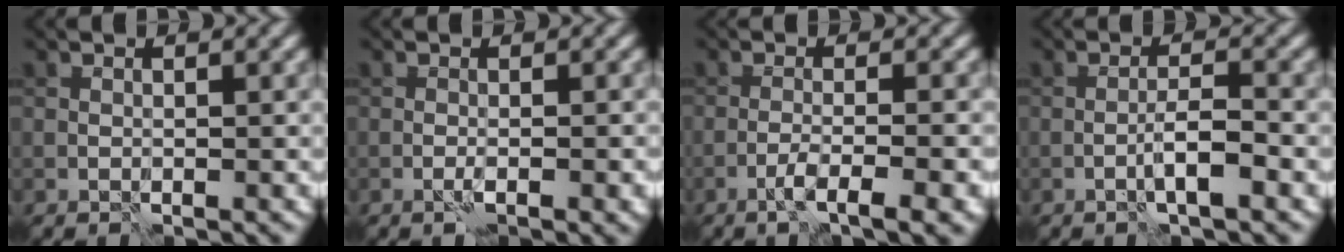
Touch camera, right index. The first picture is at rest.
{"total": 1.7, "force": [-0.6, 0.3, 1.6], "torque": [-0.021, 0.005, -0.014]}
{"total": 4.2, "force": [-2.3, 0.9, 3.4], "torque": [-0.053, 0.004, -0.044]}
{"total": 2.3, "force": [-1.0, 0.2, 2.0], "torque": [-0.034, 0.010, -0.021]}